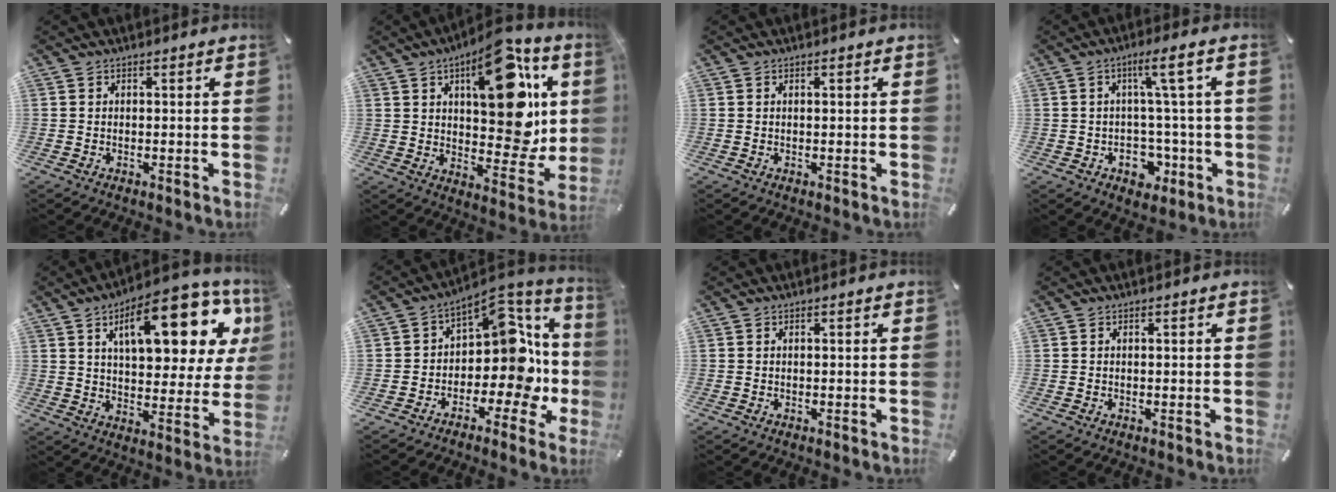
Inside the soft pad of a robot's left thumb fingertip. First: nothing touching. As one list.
[{"total": 23.3, "force": [8.7, 12.0, 18.0], "torque": [-0.218, -0.058, 0.142]}, {"total": 0.6, "force": [0.1, 0.1, 0.5], "torque": [-0.011, 0.000, 0.002]}, {"total": 9.5, "force": [0.2, 5.7, 7.7], "torque": [-0.105, 0.004, 0.004]}, {"total": 21.3, "force": [10.1, 9.1, 16.4], "torque": [-0.231, -0.045, 0.158]}, {"total": 13.9, "force": [0.5, 8.3, 11.1], "torque": [-0.160, -0.037, 0.001]}, {"total": 0.0}, {"total": 0.0}]